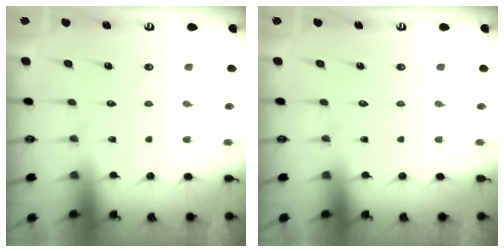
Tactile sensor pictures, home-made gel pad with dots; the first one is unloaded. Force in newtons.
{"total": 0.0}